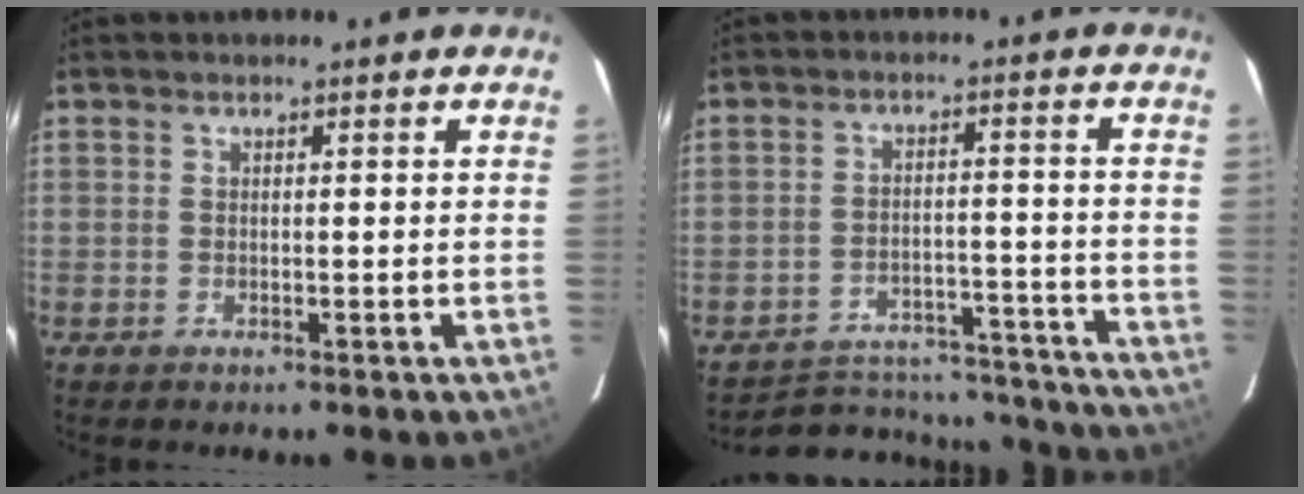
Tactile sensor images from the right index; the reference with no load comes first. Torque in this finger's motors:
{"motor_torque": [-0.13, -1.17, -0.01, -0.01]}